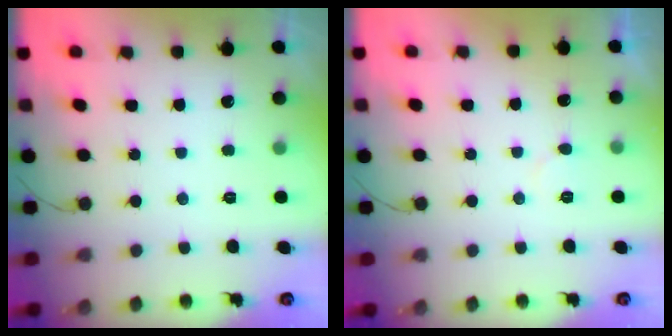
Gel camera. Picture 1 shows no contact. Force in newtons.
{"total": 3.1, "press": 3.1, "slide": 0.2}